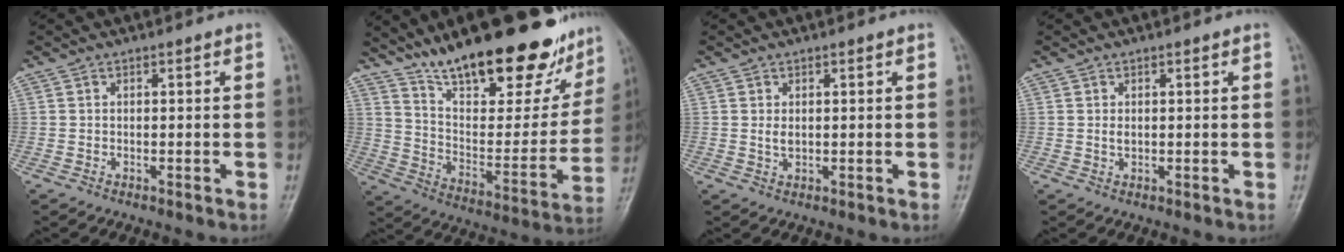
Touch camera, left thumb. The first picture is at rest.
{"total": 28.8, "force": [20.8, 9.8, 17.3], "torque": [-0.222, -0.084, 0.322]}
{"total": 1.9, "force": [0.6, 1.0, 1.5], "torque": [-0.023, -0.006, 0.015]}
{"total": 1.4, "force": [0.5, 0.8, 1.1], "torque": [-0.017, -0.003, 0.012]}